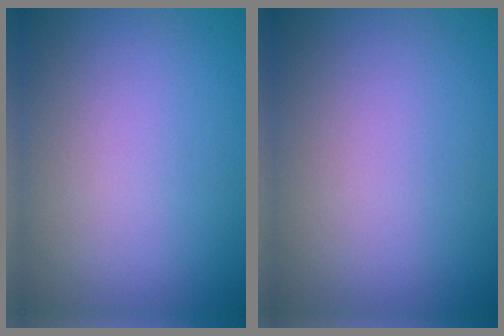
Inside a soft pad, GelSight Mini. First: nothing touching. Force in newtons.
{"total": 0.0}